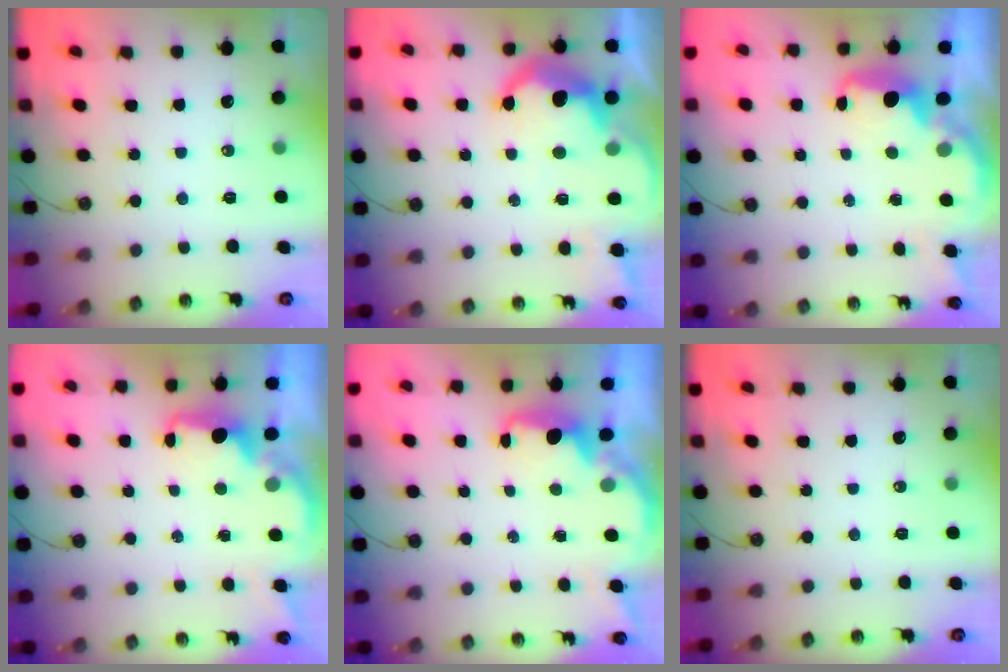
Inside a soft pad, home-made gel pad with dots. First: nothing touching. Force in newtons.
{"total": 14.9, "press": 14.8, "slide": 1.0}
{"total": 2.9, "press": 2.9, "slide": 0.5}
{"total": 2.1, "press": 1.9, "slide": 0.8}
{"total": 2.3, "press": 2.2, "slide": 0.8}
{"total": 0.0}